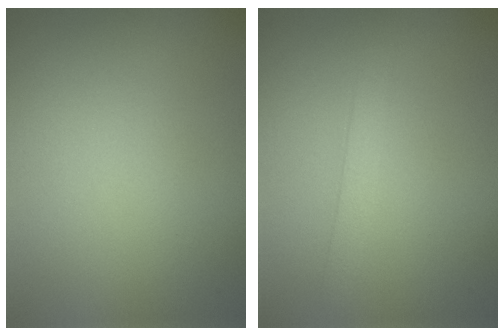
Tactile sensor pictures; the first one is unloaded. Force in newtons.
{"total": 1.7, "press": 1.7, "slide": 0.0}